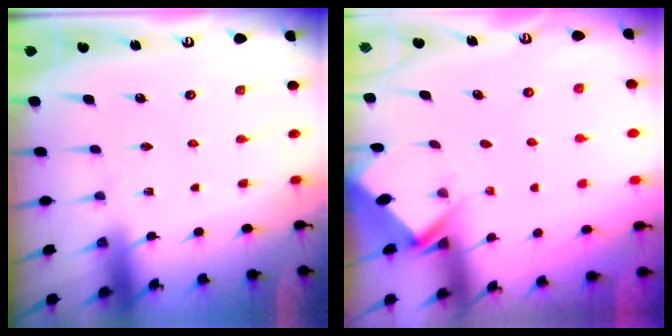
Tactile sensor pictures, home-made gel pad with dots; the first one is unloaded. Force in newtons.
{"total": 2.7, "press": 2.7, "slide": 0.2}